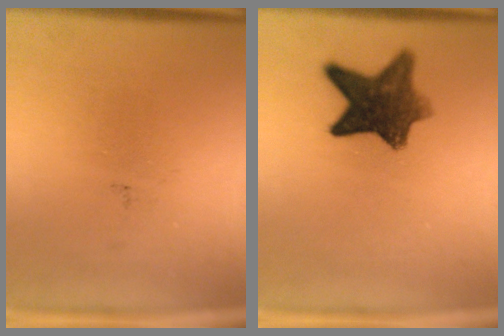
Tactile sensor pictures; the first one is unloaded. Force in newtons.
{"total": 9.4}